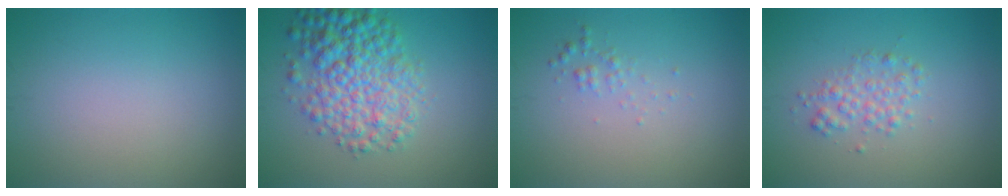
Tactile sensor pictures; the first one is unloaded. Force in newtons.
{"total": 6.6, "press": 6.6, "slide": 0.1}
{"total": 0.9, "press": 0.9, "slide": 0.0}
{"total": 2.0, "press": 2.0, "slide": 0.0}